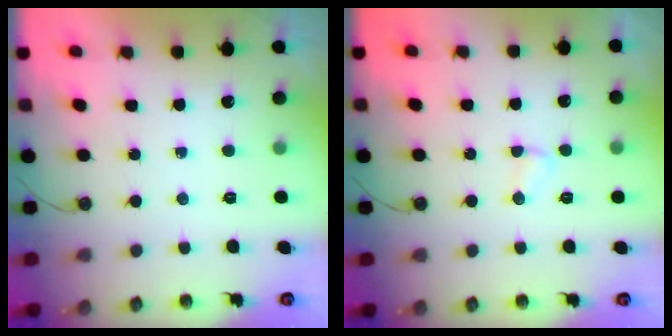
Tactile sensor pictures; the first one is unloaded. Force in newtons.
{"total": 2.7, "press": 2.6, "slide": 0.4}